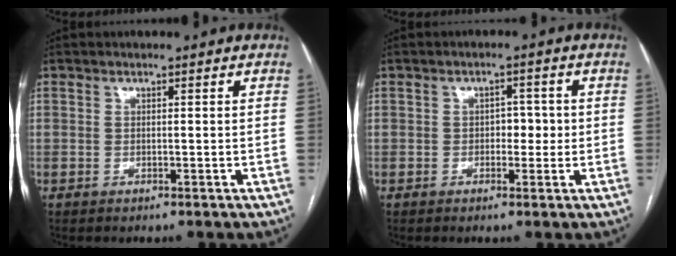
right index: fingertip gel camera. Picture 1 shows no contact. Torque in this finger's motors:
{"motor_torque": [0.26, 0.16, 0.13, 0.02]}